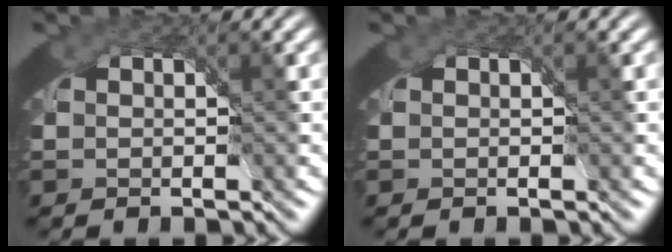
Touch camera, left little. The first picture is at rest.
{"total": 0.0}